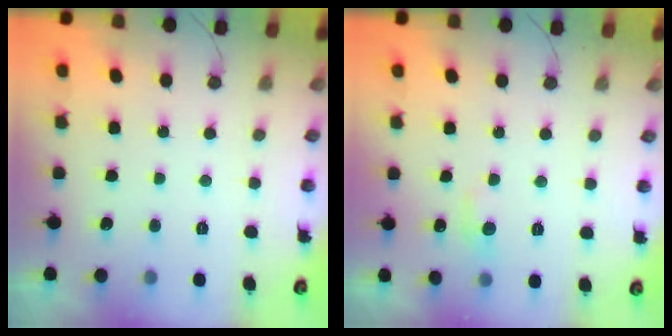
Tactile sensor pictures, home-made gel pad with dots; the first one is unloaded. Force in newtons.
{"total": 6.1, "press": 6.0, "slide": 0.9}